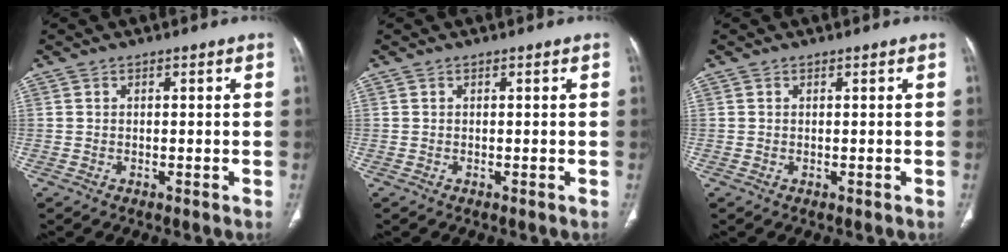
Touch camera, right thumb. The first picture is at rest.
{"total": 0.0}
{"total": 0.0}